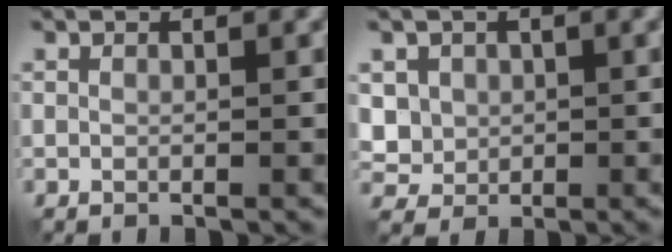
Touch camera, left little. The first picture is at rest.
{"total": 3.7, "force": [1.2, 3.3, 1.3], "torque": [-0.039, 0.002, 0.033]}